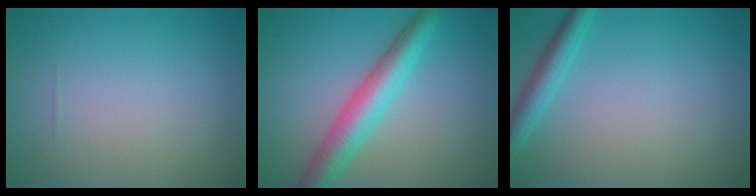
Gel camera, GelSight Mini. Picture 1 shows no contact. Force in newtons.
{"total": 5.0, "press": 5.0, "slide": 0.0}
{"total": 2.7, "press": 2.7, "slide": 0.2}